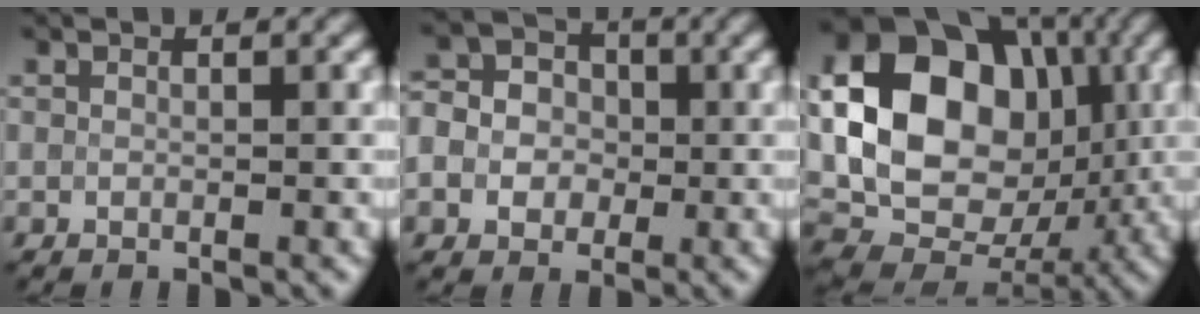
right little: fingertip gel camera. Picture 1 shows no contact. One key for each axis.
{"total": 5.0, "fx": -0.7, "fy": 4.5, "fz": 2.1, "tx": -0.015, "ty": 0.001, "tz": -0.030}
{"total": 16.5, "fx": 1.7, "fy": 12.8, "fz": 10.3, "tx": -0.182, "ty": 0.007, "tz": 0.031}